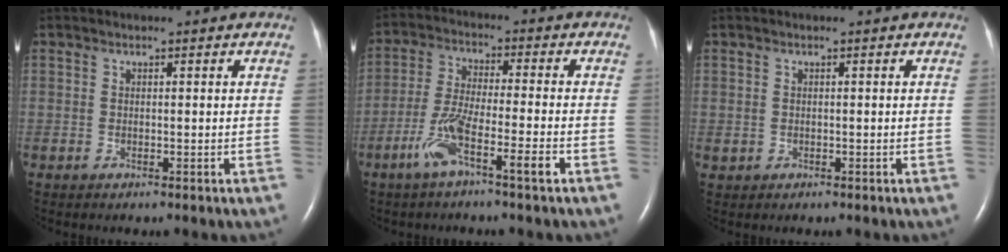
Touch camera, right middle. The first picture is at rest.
{"total": 7.8, "force": [-4.3, 0.2, 6.5], "torque": [-0.136, -0.001, -0.083]}
{"total": 0.6, "force": [0.1, 0.6, 0.0], "torque": [0.001, 0.002, 0.005]}